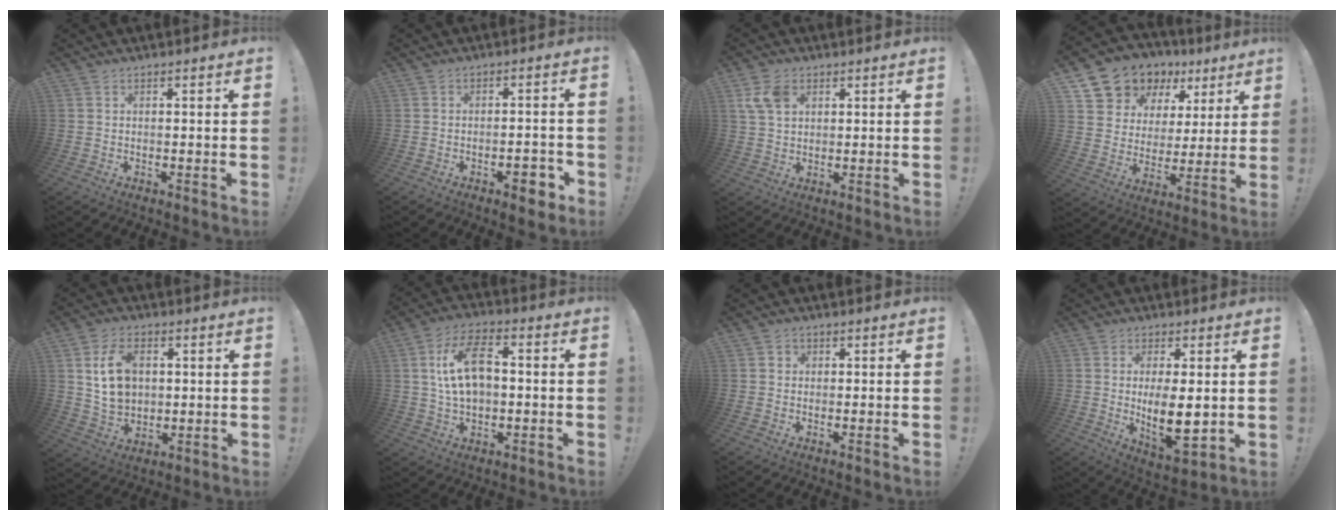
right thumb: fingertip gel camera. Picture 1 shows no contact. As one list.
[{"total": 5.3, "force": [-2.9, 2.1, 3.9], "torque": [-0.047, 0.014, -0.047]}, {"total": 7.2, "force": [2.7, 5.1, 4.3], "torque": [-0.083, 0.003, 0.056]}, {"total": 11.9, "force": [8.6, 7.9, 2.2], "torque": [-0.039, -0.072, 0.169]}, {"total": 12.4, "force": [3.2, 9.5, 7.4], "torque": [-0.111, 0.000, 0.063]}, {"total": 13.4, "force": [1.3, 8.3, 10.5], "torque": [-0.170, 0.014, 0.026]}, {"total": 0.6, "force": [0.1, 0.6, 0.0], "torque": [0.005, -0.001, 0.002]}, {"total": 11.8, "force": [0.1, 5.1, 10.6], "torque": [-0.170, -0.021, 0.004]}]